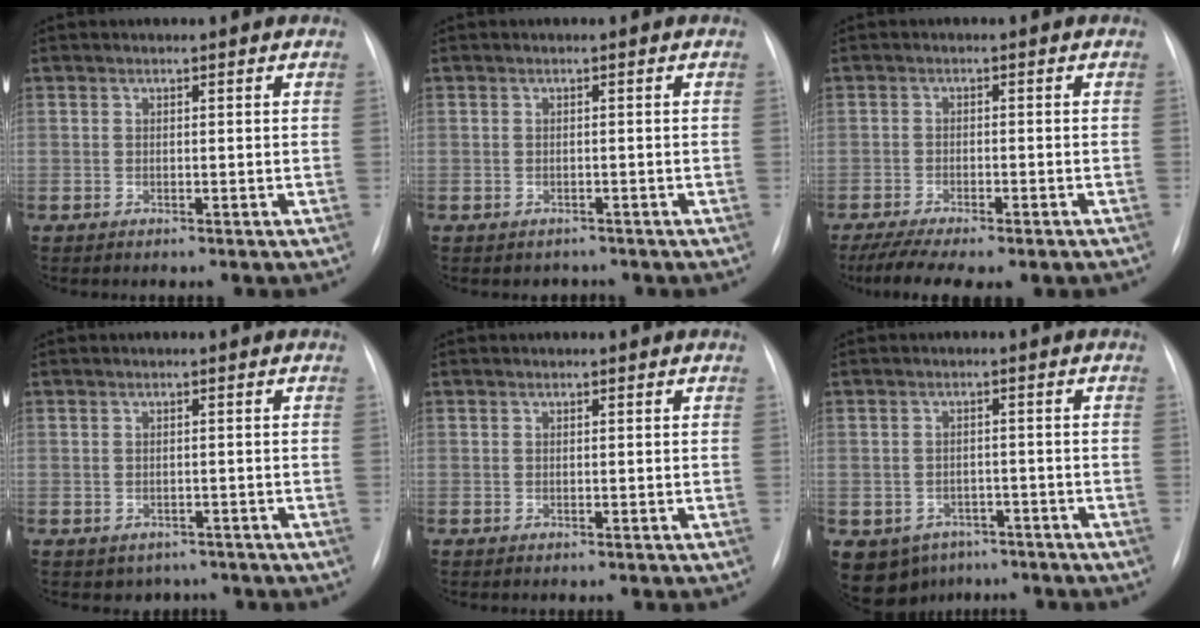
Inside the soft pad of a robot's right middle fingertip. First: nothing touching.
{"total": 1.6, "force": [-1.2, 1.0, -0.2], "torque": [-0.005, 0.005, -0.017]}
{"total": 11.1, "force": [-8.7, 3.0, 6.2], "torque": [-0.099, -0.005, -0.126]}
{"total": 3.1, "force": [-2.2, 2.1, 0.4], "torque": [-0.003, 0.009, -0.026]}
{"total": 0.0}
{"total": 8.6, "force": [-5.3, 6.4, 2.1], "torque": [-0.044, 0.007, -0.066]}